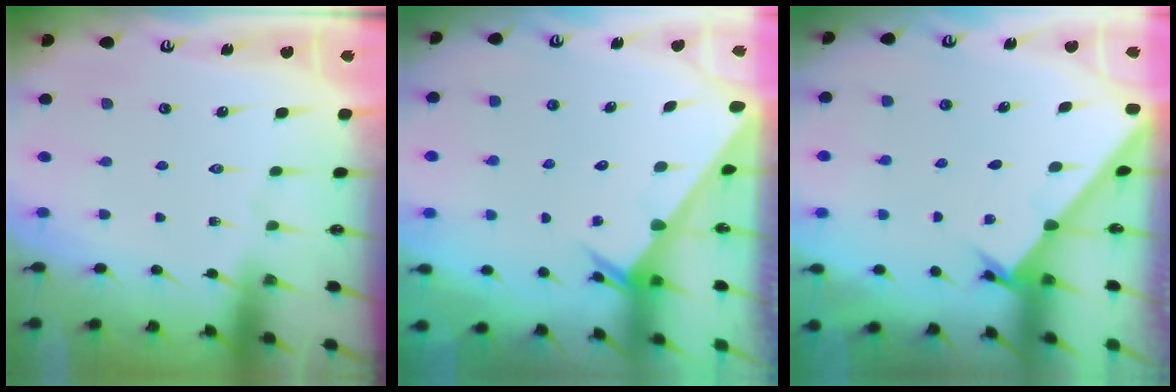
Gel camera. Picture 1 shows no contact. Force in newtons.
{"total": 2.5, "press": 2.5, "slide": 0.1}
{"total": 1.7, "press": 1.7, "slide": 0.2}